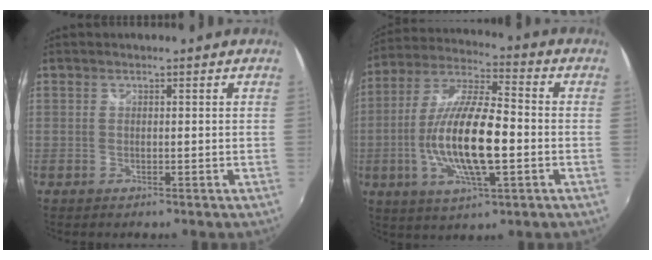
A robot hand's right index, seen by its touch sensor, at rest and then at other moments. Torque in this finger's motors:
{"motor_torque": [1.63, -0.44, 1.05, 0.21]}